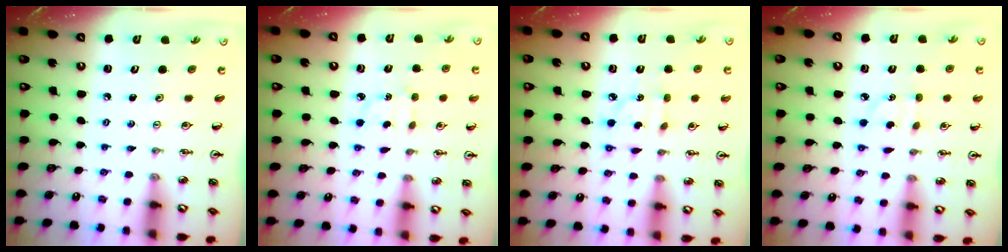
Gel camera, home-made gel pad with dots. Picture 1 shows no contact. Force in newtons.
{"total": 4.2, "press": 4.2, "slide": 0.6}
{"total": 4.9, "press": 4.9, "slide": 0.2}
{"total": 4.1, "press": 4.1, "slide": 0.6}